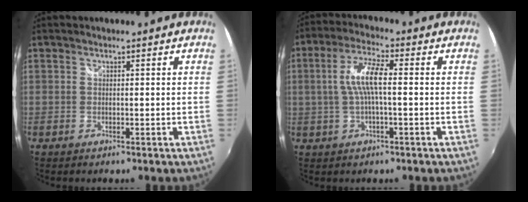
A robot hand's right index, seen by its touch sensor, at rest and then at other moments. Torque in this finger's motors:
{"motor_torque": [0.65, 0.03, 0.44, 0.11]}